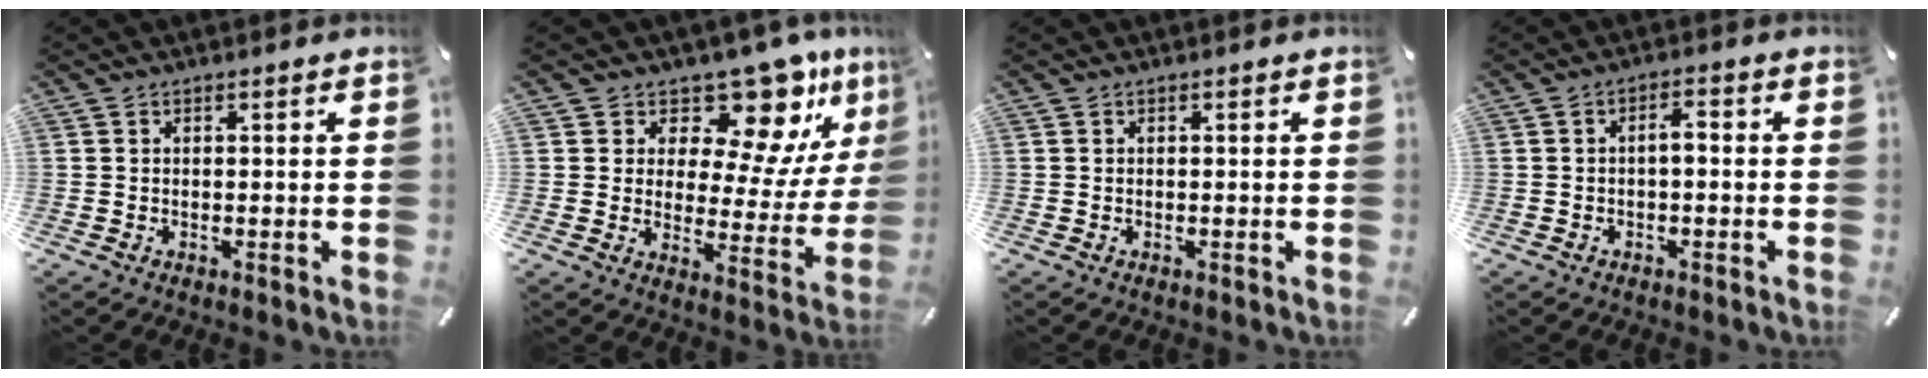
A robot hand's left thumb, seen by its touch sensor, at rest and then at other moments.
{"total": 14.1, "force": [11.1, 6.3, 6.0], "torque": [-0.081, -0.114, 0.187]}
{"total": 0.0}
{"total": 2.7, "force": [-0.8, 1.1, 2.4], "torque": [-0.044, 0.011, -0.017]}